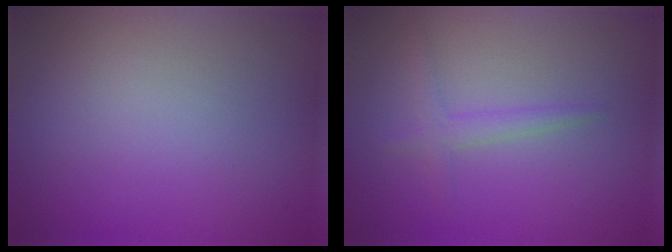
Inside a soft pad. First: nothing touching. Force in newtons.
{"total": 1.6, "press": 1.6, "slide": 0.1}